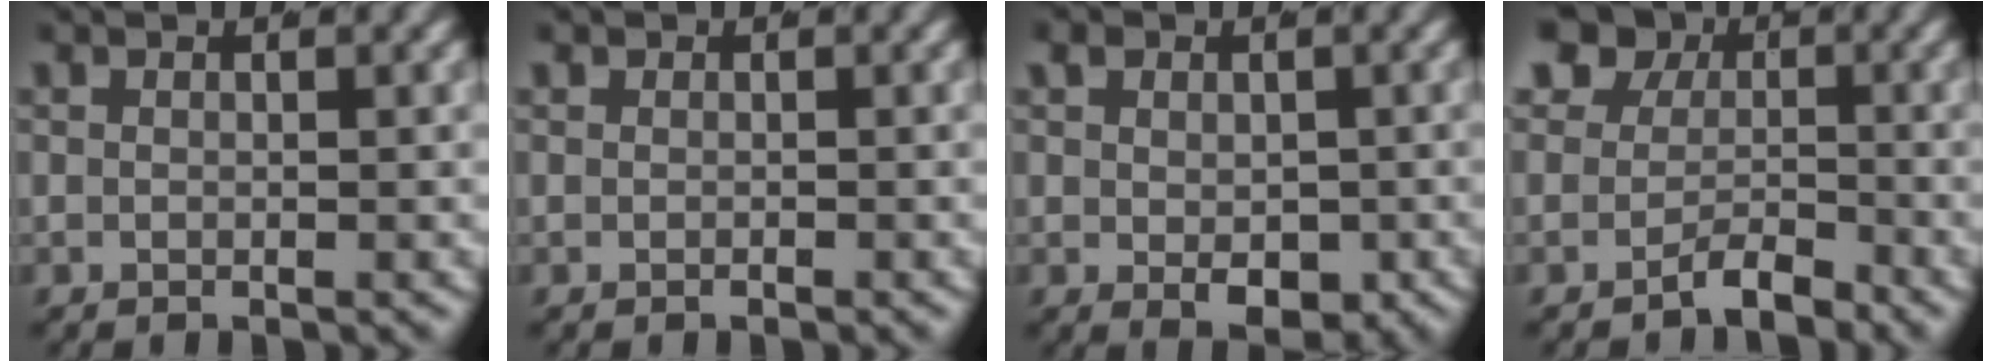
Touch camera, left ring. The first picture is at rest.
{"total": 0.6, "force": [-0.1, 0.6, 0.1], "torque": [-0.003, -0.006, 0.001]}
{"total": 3.0, "force": [-0.7, 1.6, 2.4], "torque": [-0.040, -0.022, 0.003]}
{"total": 6.8, "force": [0.5, 6.1, 3.0], "torque": [-0.051, -0.002, -0.003]}